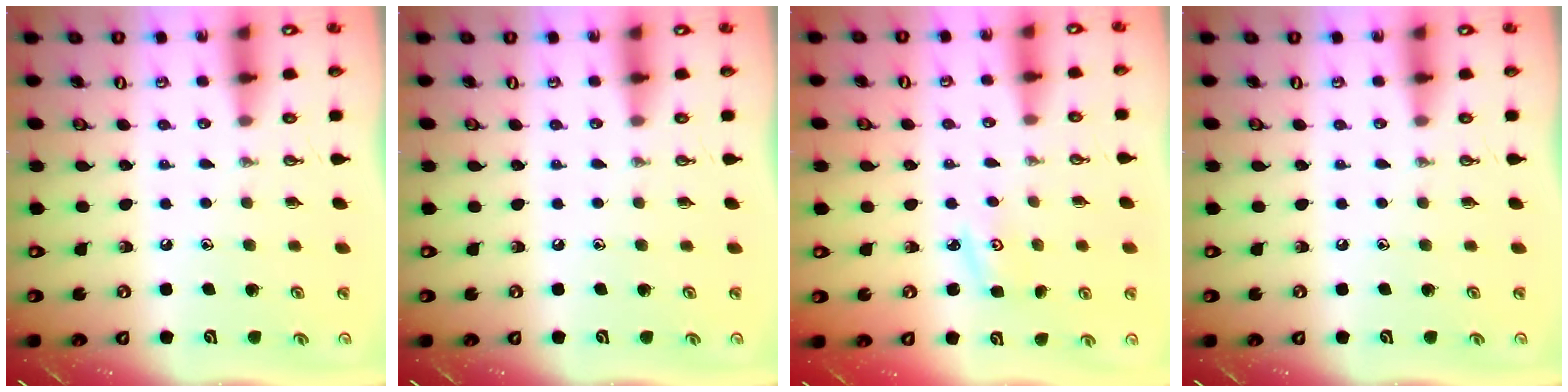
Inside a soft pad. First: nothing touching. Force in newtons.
{"total": 0.0}
{"total": 3.7, "press": 3.6, "slide": 0.6}
{"total": 0.0}